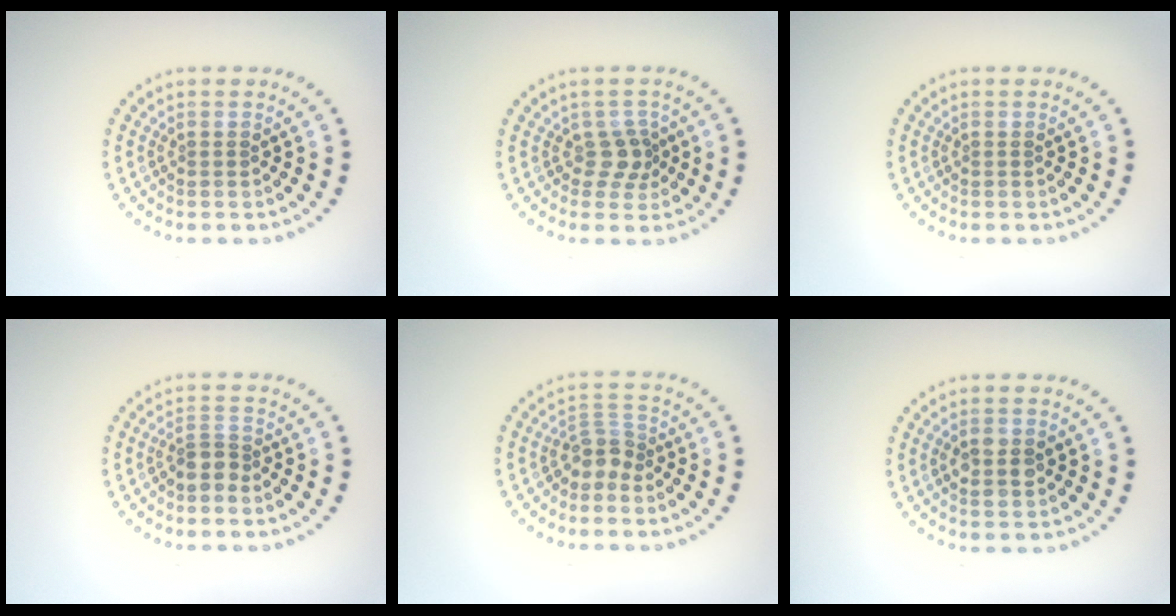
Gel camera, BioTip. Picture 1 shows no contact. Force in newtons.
{"total": 2.0, "press": 1.6, "slide": 1.3}
{"total": 0.0}
{"total": 2.0, "press": 1.6, "slide": 1.2}
{"total": 2.3, "press": 1.7, "slide": 1.5}
{"total": 2.1, "press": 2.1, "slide": 0.1}